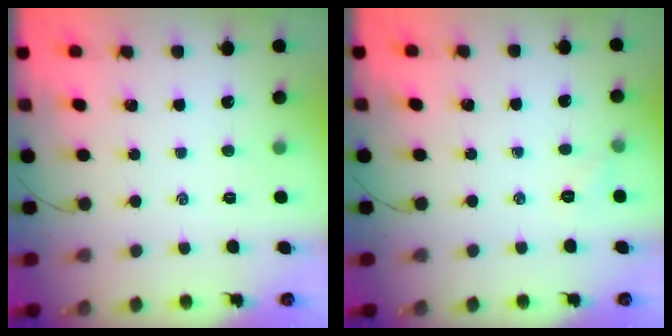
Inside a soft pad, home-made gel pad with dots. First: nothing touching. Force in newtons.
{"total": 4.3, "press": 4.1, "slide": 1.2}